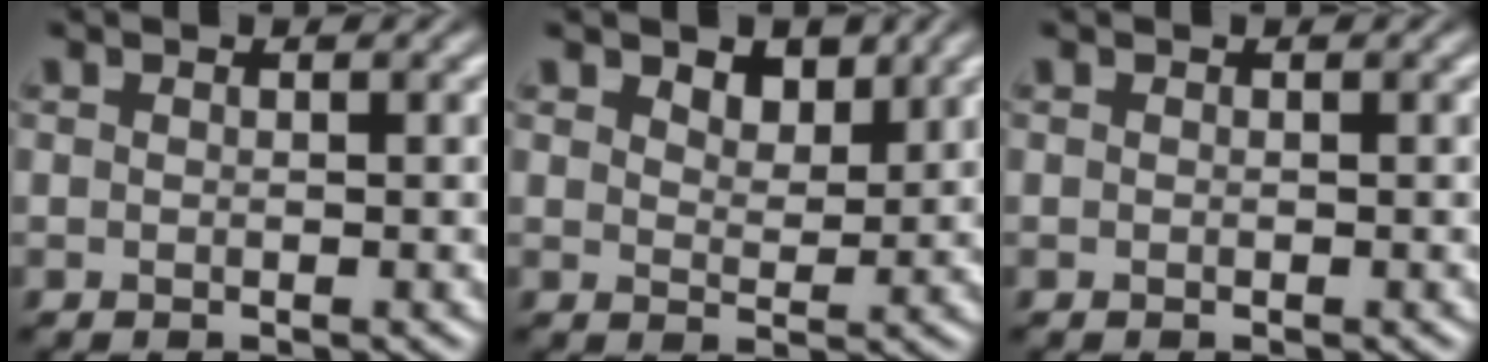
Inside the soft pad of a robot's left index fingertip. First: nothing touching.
{"total": 2.4, "force": [1.7, 1.4, 1.1], "torque": [-0.027, -0.003, 0.024]}
{"total": 0.0}